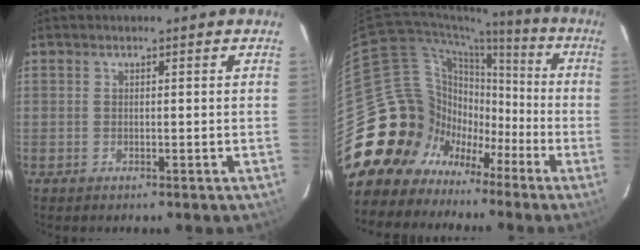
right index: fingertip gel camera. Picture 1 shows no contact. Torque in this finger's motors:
{"motor_torque": [-0.16, -0.42, -0.76, -0.19]}